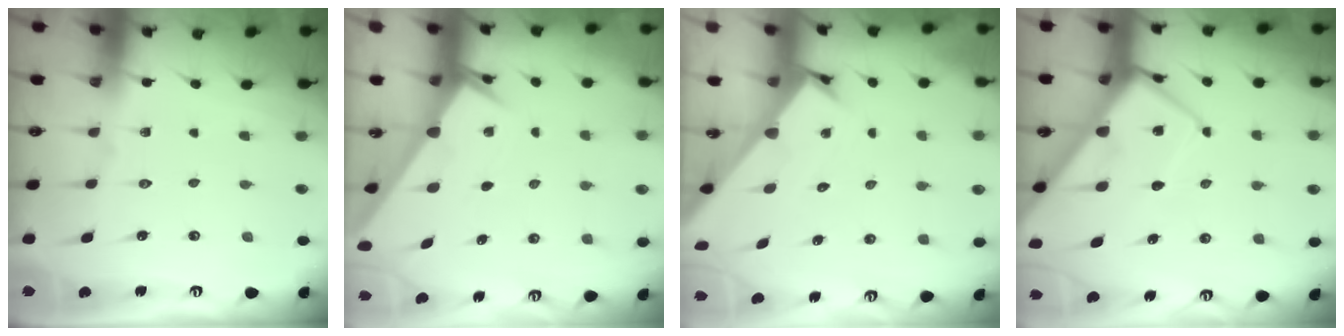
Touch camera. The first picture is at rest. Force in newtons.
{"total": 1.9, "press": 1.9, "slide": 0.0}
{"total": 2.4, "press": 2.4, "slide": 0.2}
{"total": 10.1, "press": 10.1, "slide": 1.0}